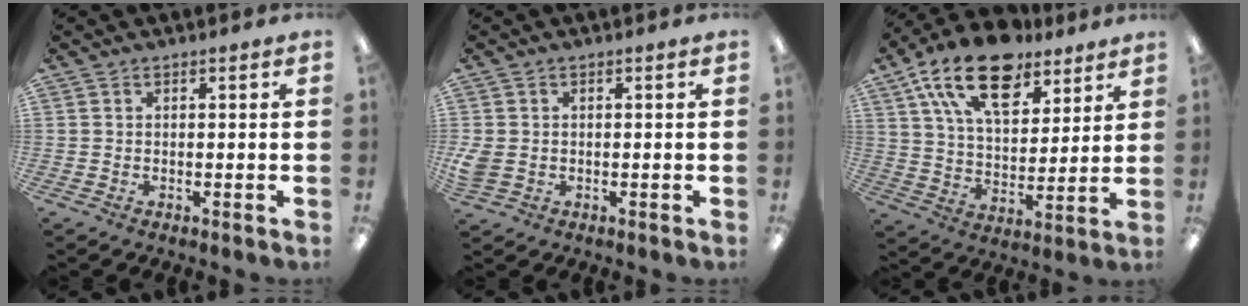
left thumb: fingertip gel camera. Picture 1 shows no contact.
{"total": 3.6, "force": [-0.2, 3.0, 2.0], "torque": [-0.048, 0.002, -0.005]}
{"total": 19.7, "force": [12.7, 10.0, 11.3], "torque": [-0.200, -0.052, 0.225]}